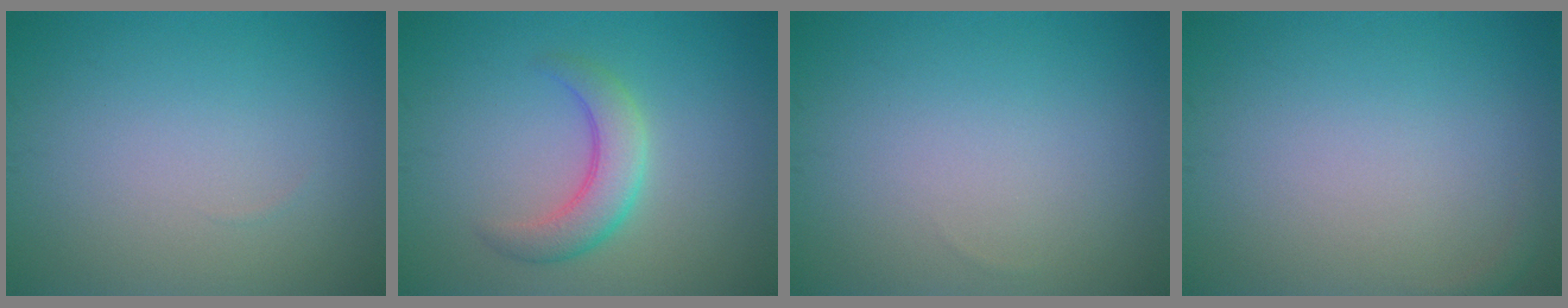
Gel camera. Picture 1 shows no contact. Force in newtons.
{"total": 3.7, "press": 3.7, "slide": 0.1}
{"total": 0.0}
{"total": 0.6, "press": 0.6, "slide": 0.1}